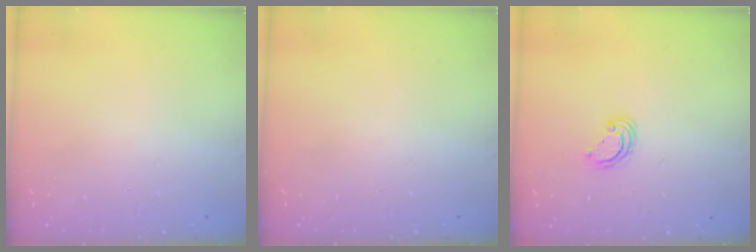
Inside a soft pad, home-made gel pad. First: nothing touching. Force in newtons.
{"total": 0.0}
{"total": 3.9, "press": 3.9, "slide": 0.1}